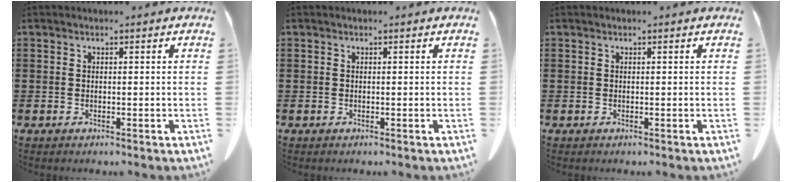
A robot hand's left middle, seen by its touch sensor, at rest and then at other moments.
{"total": 0.0}
{"total": 0.0}